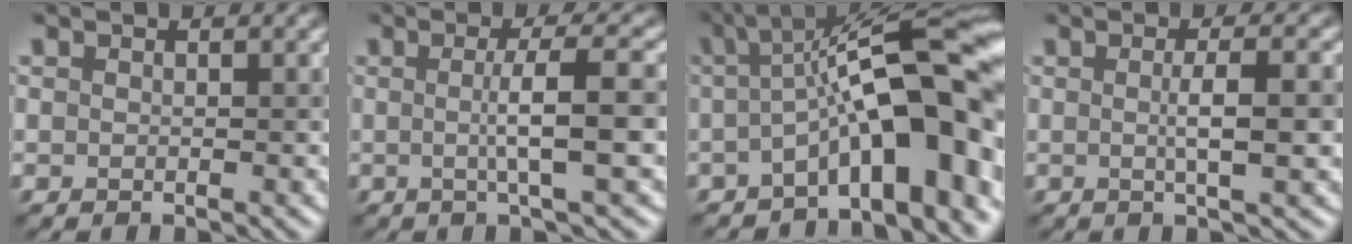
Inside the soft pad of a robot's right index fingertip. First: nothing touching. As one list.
[{"total": 5.2, "force": [-0.2, 0.8, 5.1], "torque": [-0.075, 0.006, -0.005]}, {"total": 13.0, "force": [-1.4, 3.8, 12.3], "torque": [-0.162, 0.029, -0.028]}, {"total": 4.3, "force": [-0.2, 0.9, 4.2], "torque": [-0.058, 0.007, -0.002]}]